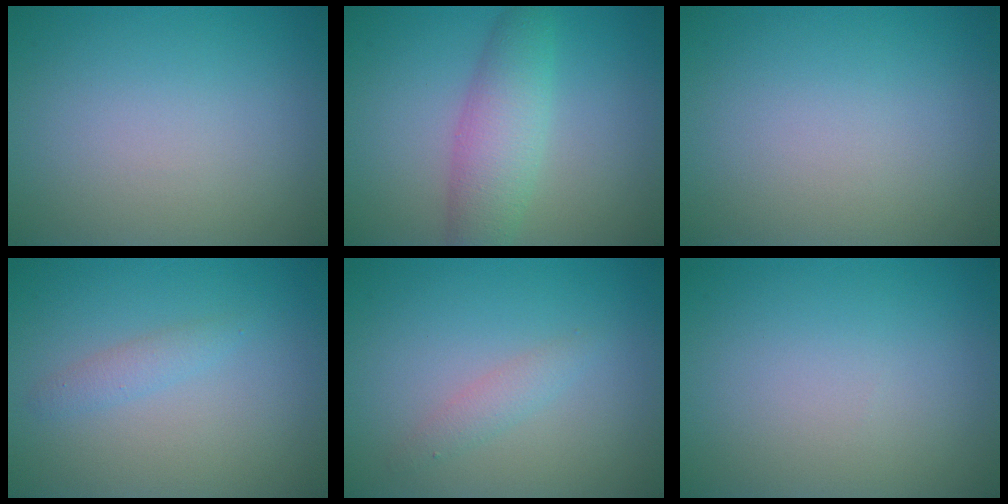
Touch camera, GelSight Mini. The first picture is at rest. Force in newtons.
{"total": 4.4, "press": 4.4, "slide": 0.1}
{"total": 0.0}
{"total": 1.3, "press": 1.3, "slide": 0.0}
{"total": 1.3, "press": 1.3, "slide": 0.0}
{"total": 0.0}